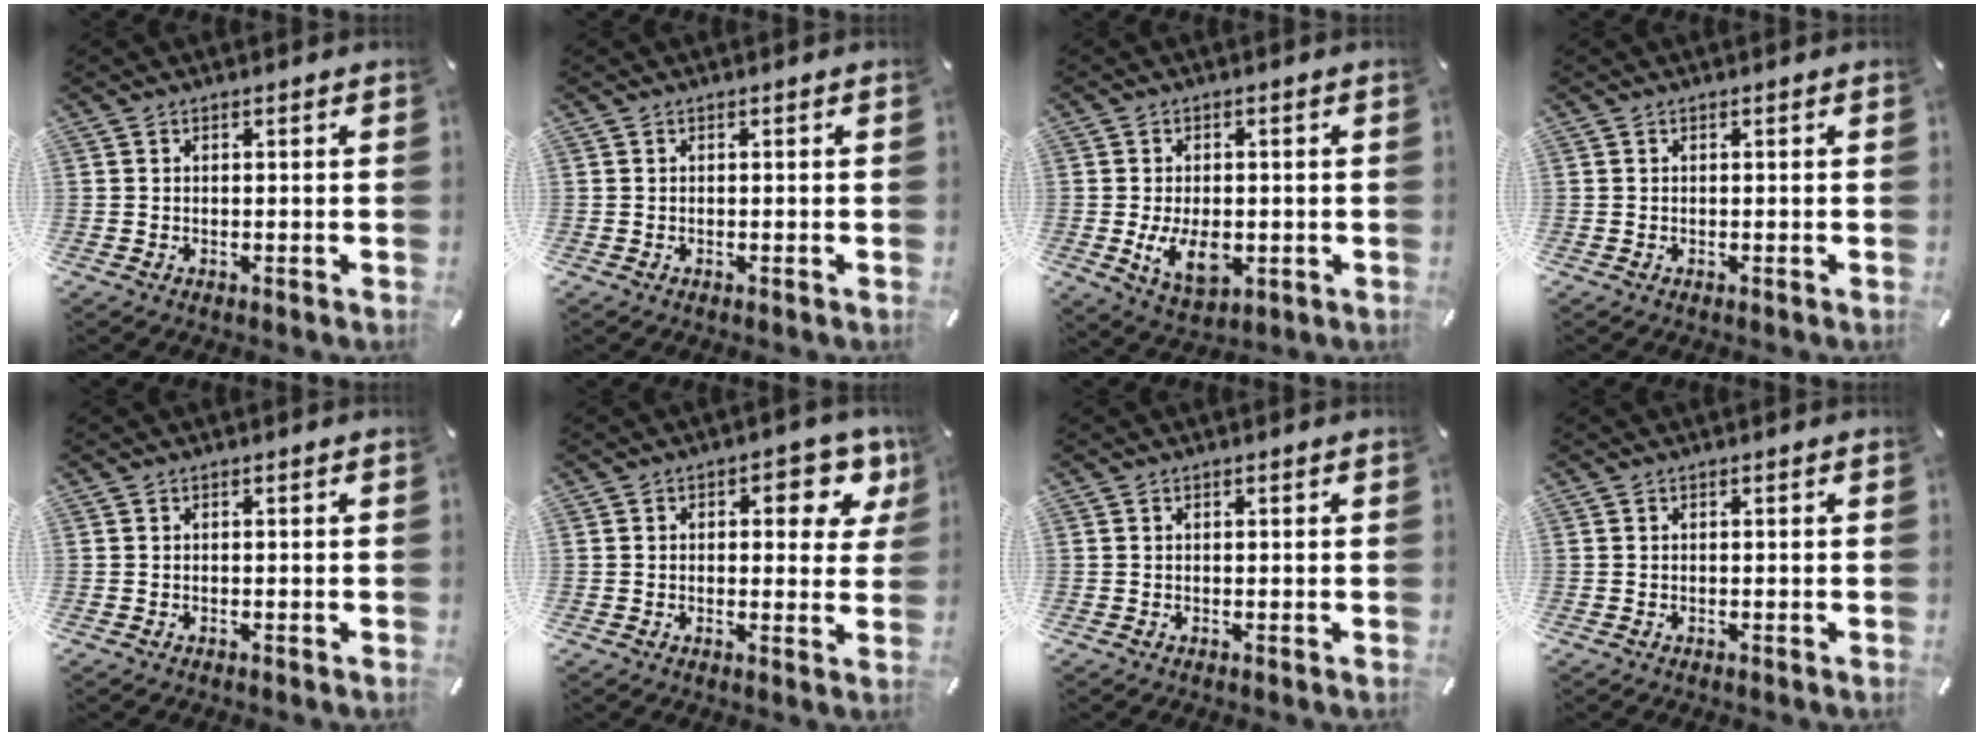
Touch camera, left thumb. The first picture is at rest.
{"total": 0.0}
{"total": 8.8, "force": [-1.3, 5.4, 6.8], "torque": [-0.127, -0.012, -0.025]}
{"total": 0.0}
{"total": 0.0}
{"total": 7.9, "force": [3.2, 4.1, 5.9], "torque": [-0.066, -0.015, 0.046]}
{"total": 0.0}
{"total": 0.0}